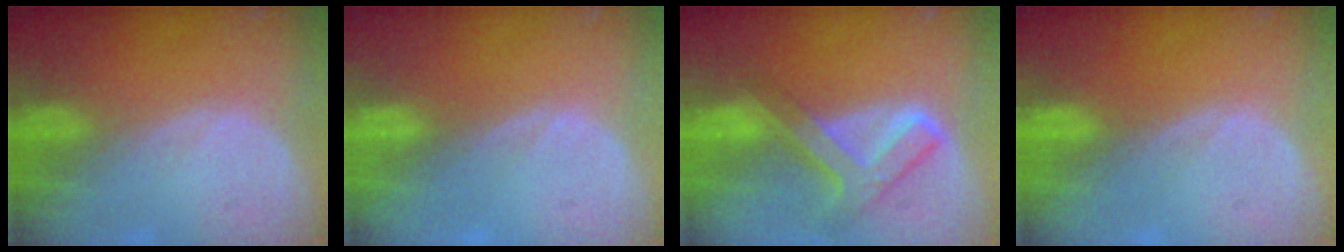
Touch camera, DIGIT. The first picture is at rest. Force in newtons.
{"total": 0.7, "press": 0.1, "slide": 0.7}
{"total": 8.0, "press": 6.8, "slide": 4.3}
{"total": 0.0}